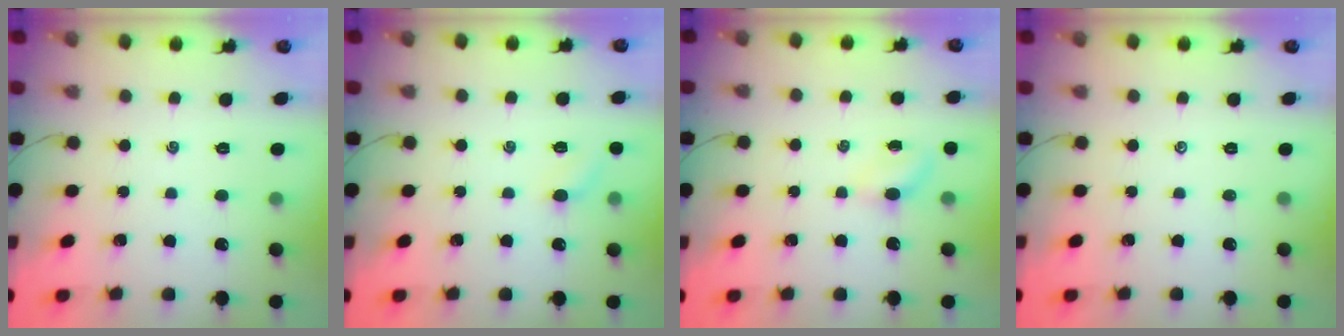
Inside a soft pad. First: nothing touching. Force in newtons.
{"total": 5.3, "press": 5.1, "slide": 1.6}
{"total": 2.8, "press": 2.7, "slide": 0.9}
{"total": 0.0}